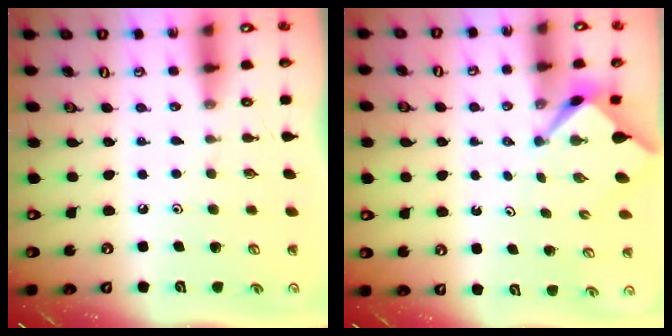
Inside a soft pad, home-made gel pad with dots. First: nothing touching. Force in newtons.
{"total": 2.2, "press": 2.2, "slide": 0.1}